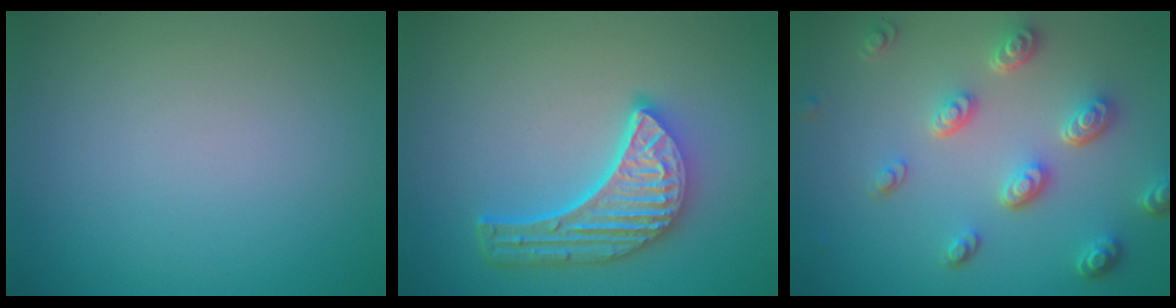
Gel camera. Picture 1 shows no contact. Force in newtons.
{"total": 5.7, "press": 4.4, "slide": 3.6}
{"total": 4.9, "press": 3.7, "slide": 3.2}